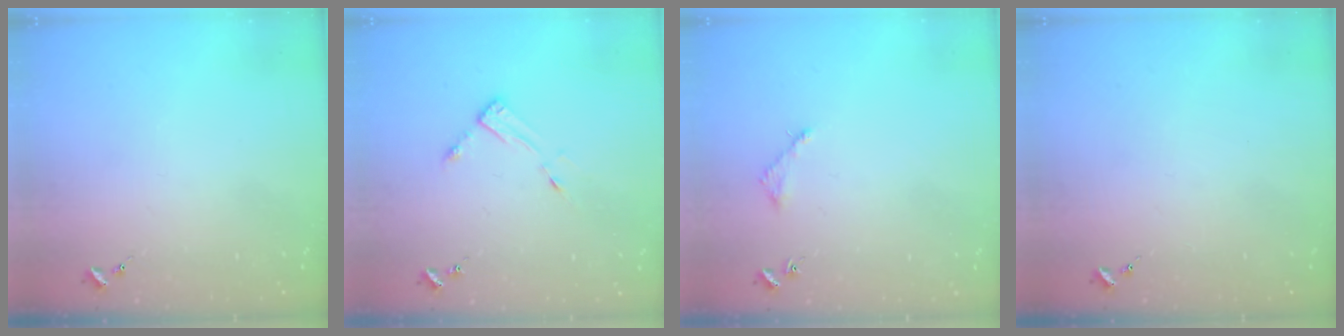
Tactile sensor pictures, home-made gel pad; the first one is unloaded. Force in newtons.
{"total": 3.5, "press": 3.4, "slide": 0.3}
{"total": 3.0, "press": 3.0, "slide": 0.4}
{"total": 0.0}